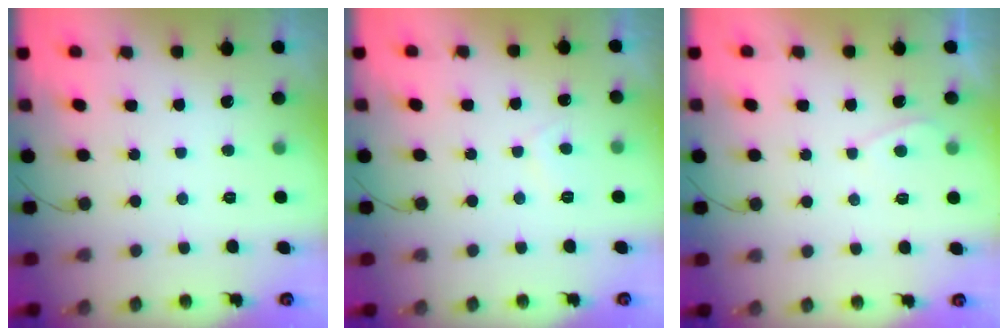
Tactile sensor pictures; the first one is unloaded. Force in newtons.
{"total": 2.1, "press": 1.9, "slide": 0.7}
{"total": 2.8, "press": 2.7, "slide": 0.3}